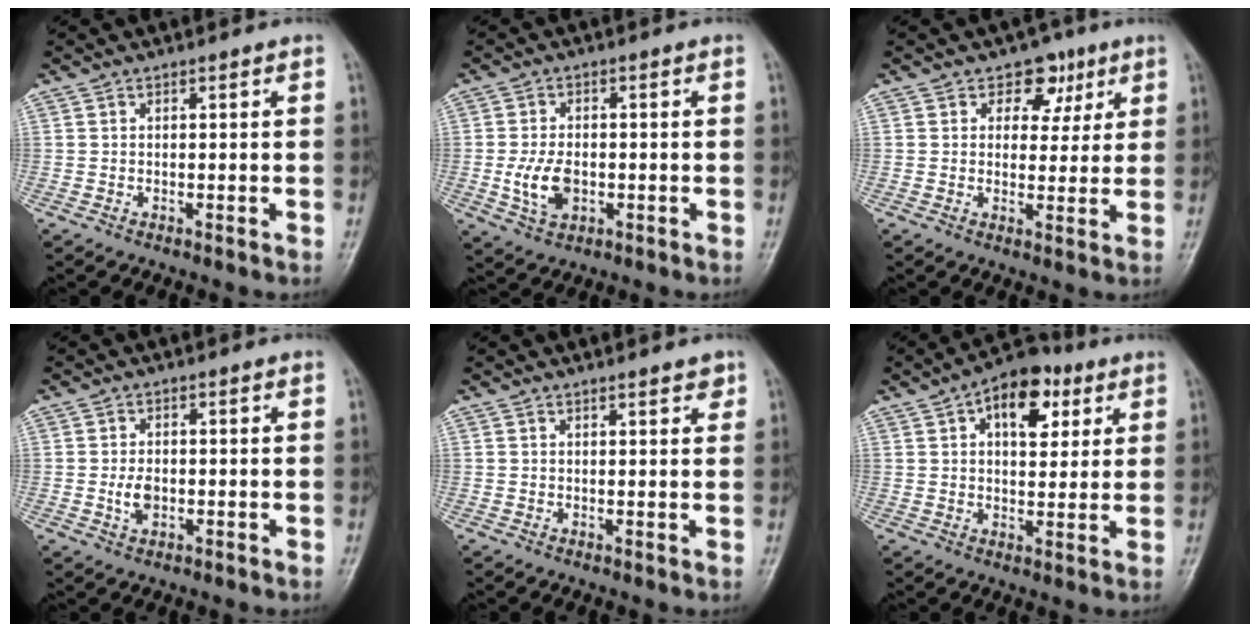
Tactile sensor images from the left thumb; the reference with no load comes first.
{"total": 6.6, "force": [-1.2, 4.2, 4.9], "torque": [-0.089, 0.002, -0.017]}
{"total": 6.1, "force": [3.0, 4.6, 2.6], "torque": [0.006, -0.007, 0.037]}
{"total": 3.4, "force": [-0.6, 2.1, 2.6], "torque": [-0.045, 0.000, -0.009]}
{"total": 2.4, "force": [1.7, 0.7, 1.4], "torque": [-0.010, -0.007, 0.021]}
{"total": 11.5, "force": [4.8, 6.5, 8.2], "torque": [-0.084, -0.002, 0.066]}